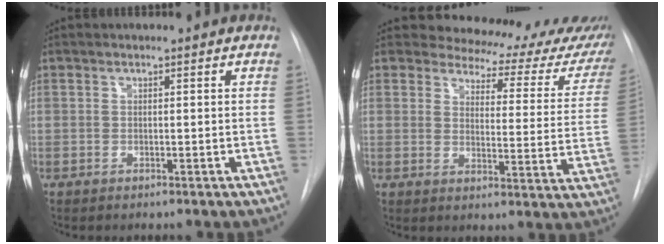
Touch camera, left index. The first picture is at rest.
{"total": 17.7, "force": [16.4, 5.4, 4.0], "torque": [-0.018, -0.067, 0.160]}